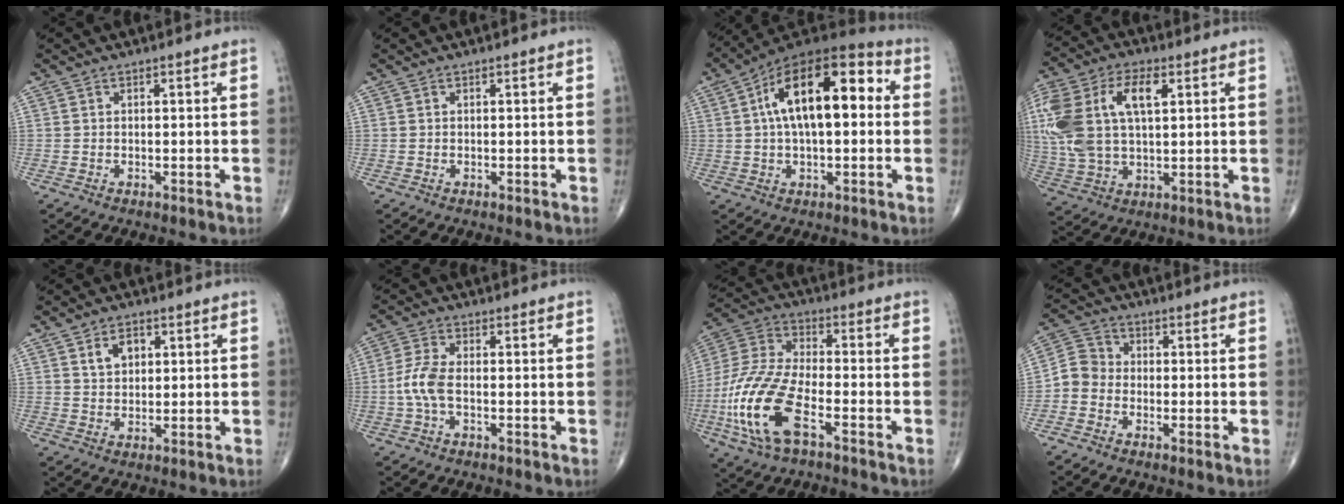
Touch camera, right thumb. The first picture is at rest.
{"total": 0.0}
{"total": 19.0, "force": [3.2, 8.9, 16.5], "torque": [-0.245, 0.031, 0.038]}
{"total": 19.1, "force": [4.8, 10.1, 15.5], "torque": [-0.349, 0.017, 0.089]}
{"total": 4.4, "force": [1.8, 3.0, 2.8], "torque": [-0.032, -0.005, 0.033]}
{"total": 5.1, "force": [-1.1, 2.2, 4.5], "torque": [-0.115, 0.011, -0.026]}
{"total": 17.7, "force": [-6.6, 7.5, 14.6], "torque": [-0.327, 0.020, -0.125]}
{"total": 4.9, "force": [-1.7, 4.2, 1.9], "torque": [-0.020, 0.018, -0.050]}